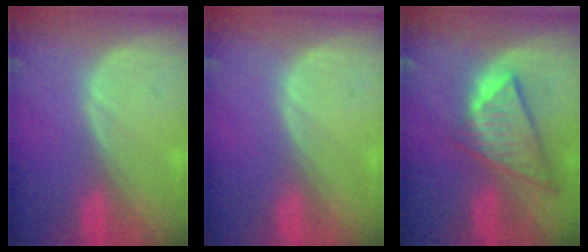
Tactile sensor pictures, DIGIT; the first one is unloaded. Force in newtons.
{"total": 0.0}
{"total": 9.0, "press": 7.8, "slide": 4.3}